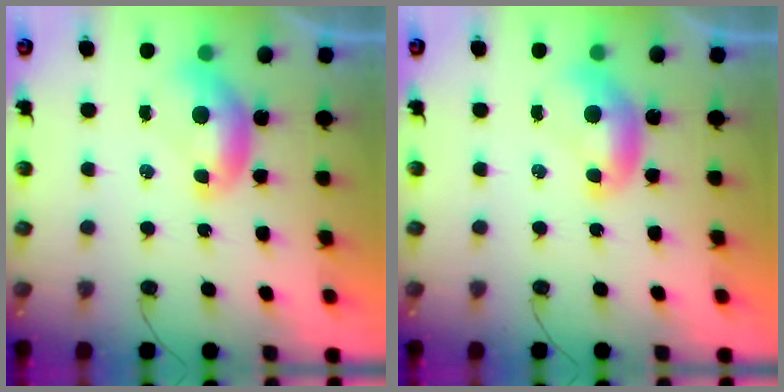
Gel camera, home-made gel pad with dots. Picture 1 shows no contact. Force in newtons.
{"total": 0.0}